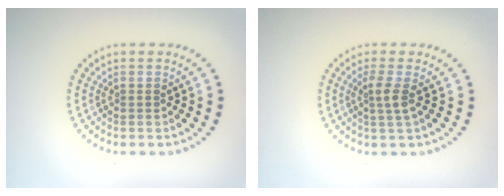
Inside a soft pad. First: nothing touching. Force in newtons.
{"total": 1.8, "press": 1.3, "slide": 1.3}